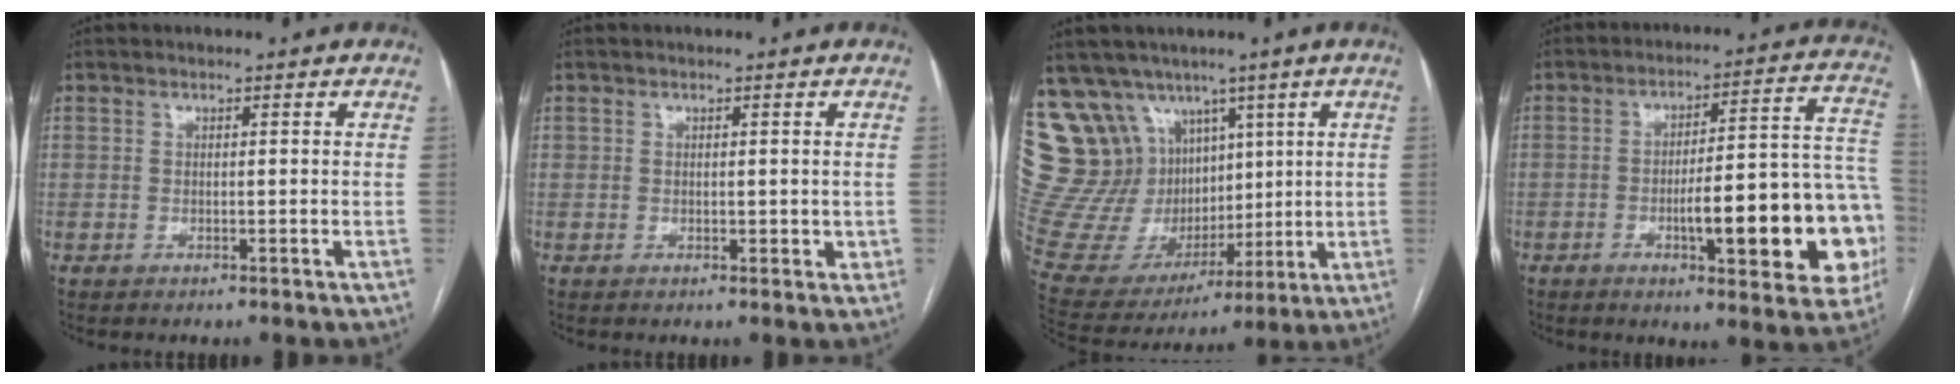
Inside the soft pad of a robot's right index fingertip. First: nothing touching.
{"total": 1.8, "force": [0.3, 1.3, 1.1], "torque": [-0.011, 0.002, 0.006]}
{"total": 21.3, "force": [11.2, 16.0, 8.6], "torque": [-0.191, 0.066, 0.237]}
{"total": 19.9, "force": [-5.2, 3.7, 18.9], "torque": [-0.171, 0.034, -0.056]}